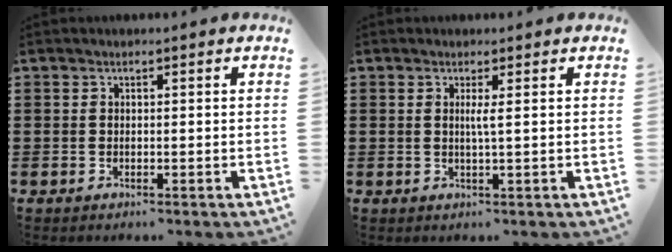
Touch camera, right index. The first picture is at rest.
{"total": 1.7, "force": [0.4, -0.3, 1.6], "torque": [-0.031, -0.004, 0.003]}